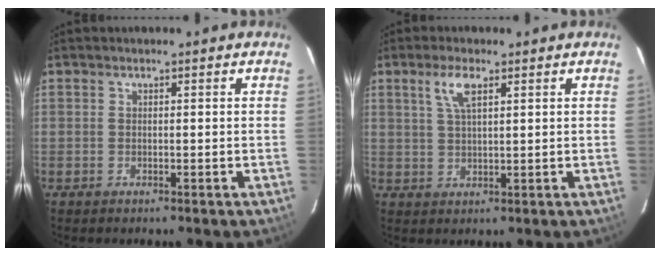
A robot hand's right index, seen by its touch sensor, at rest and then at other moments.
{"total": 4.5, "force": [2.3, 1.3, 3.6], "torque": [-0.071, 0.005, 0.045]}